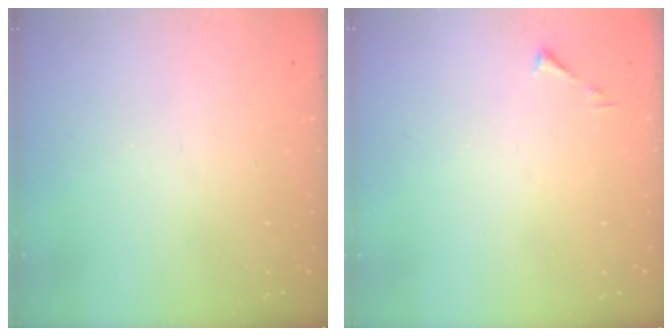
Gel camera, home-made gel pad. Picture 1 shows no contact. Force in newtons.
{"total": 3.2, "press": 3.2, "slide": 0.4}